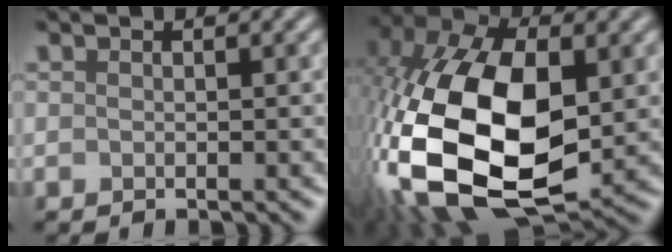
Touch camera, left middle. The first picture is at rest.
{"total": 18.1, "force": [-2.3, 10.1, 14.7], "torque": [-0.318, -0.006, -0.042]}